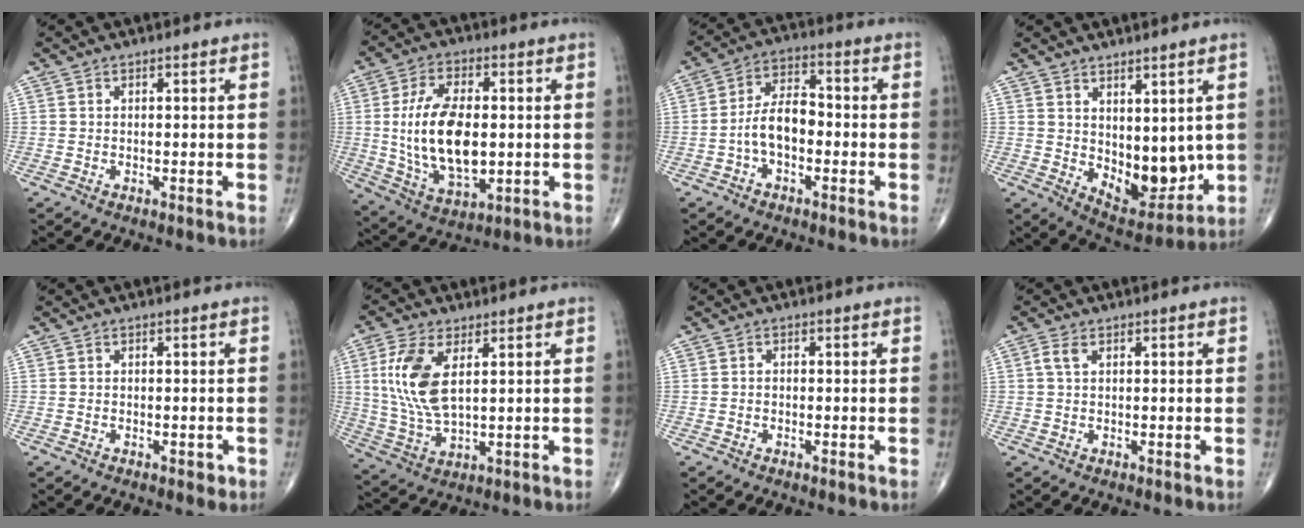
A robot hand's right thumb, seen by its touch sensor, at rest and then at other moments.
{"total": 17.3, "force": [0.2, 9.1, 14.7], "torque": [-0.268, -0.009, 0.014]}
{"total": 8.2, "force": [-1.9, 4.6, 6.4], "torque": [-0.108, 0.035, -0.043]}
{"total": 10.4, "force": [1.5, 5.9, 8.5], "torque": [-0.084, -0.034, 0.045]}
{"total": 1.1, "force": [-0.5, 0.7, 0.7], "torque": [-0.005, 0.001, -0.007]}
{"total": 11.8, "force": [3.1, 5.5, 10.0], "torque": [-0.218, -0.009, 0.069]}
{"total": 0.6, "force": [-0.3, 0.4, 0.3], "torque": [-0.001, 0.003, -0.008]}
{"total": 1.8, "force": [0.6, 0.9, 1.4], "torque": [-0.039, 0.011, 0.014]}